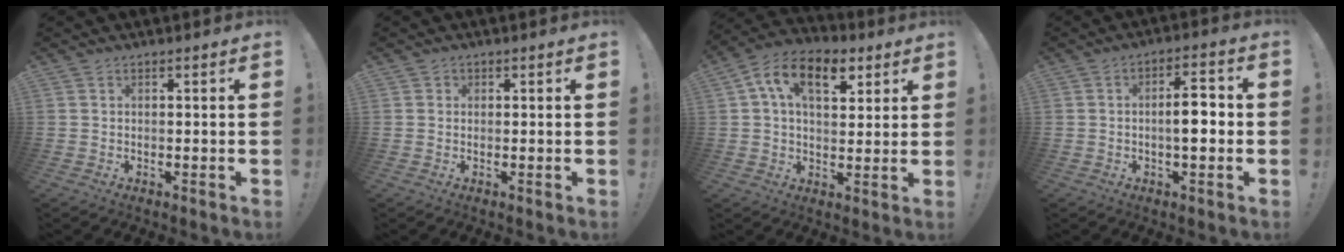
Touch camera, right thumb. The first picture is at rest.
{"total": 0.9, "force": [0.3, 0.8, 0.1], "torque": [0.005, -0.001, 0.004]}
{"total": 13.6, "force": [5.3, 7.9, 9.6], "torque": [-0.143, -0.008, 0.095]}
{"total": 7.7, "force": [-1.0, 2.8, 7.2], "torque": [-0.099, 0.008, -0.023]}